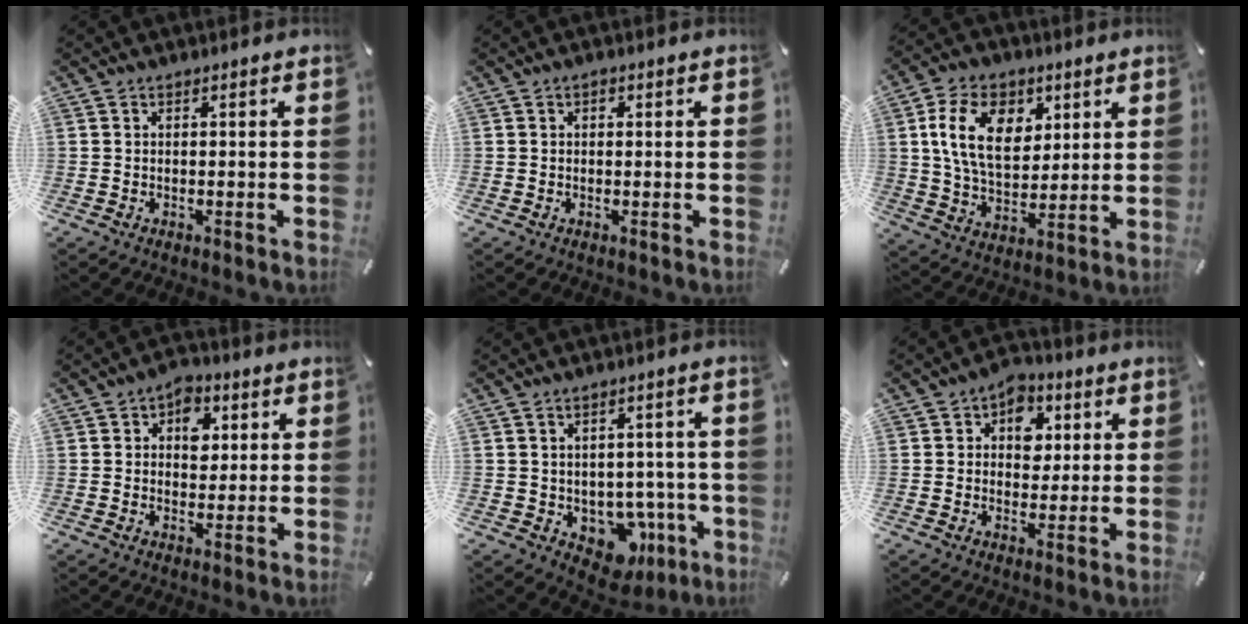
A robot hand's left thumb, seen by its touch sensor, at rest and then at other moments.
{"total": 0.8, "force": [0.2, 0.7, 0.4], "torque": [0.000, 0.001, 0.002]}
{"total": 14.3, "force": [4.9, 9.7, 9.4], "torque": [-0.173, 0.004, 0.086]}
{"total": 6.8, "force": [1.7, 5.1, 4.1], "torque": [-0.040, -0.004, 0.022]}
{"total": 8.8, "force": [-2.6, 7.1, 4.5], "torque": [-0.039, 0.006, -0.033]}
{"total": 7.8, "force": [1.8, 6.5, 3.9], "torque": [-0.044, 0.000, 0.025]}